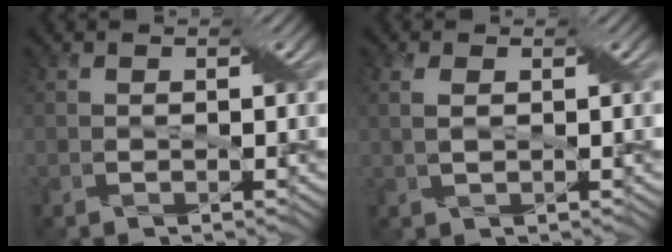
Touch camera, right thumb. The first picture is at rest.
{"total": 1.8, "force": [0.5, 0.7, 1.6], "torque": [-0.040, 0.003, 0.013]}